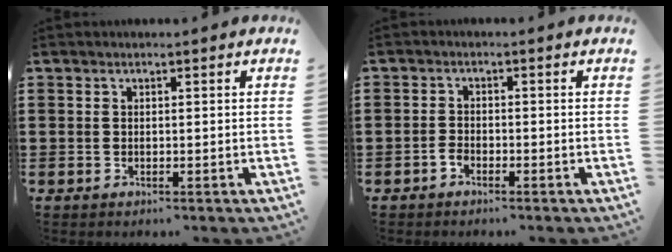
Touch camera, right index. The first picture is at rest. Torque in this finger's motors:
{"motor_torque": [0.42, 1.72, -0.56, -0.21]}